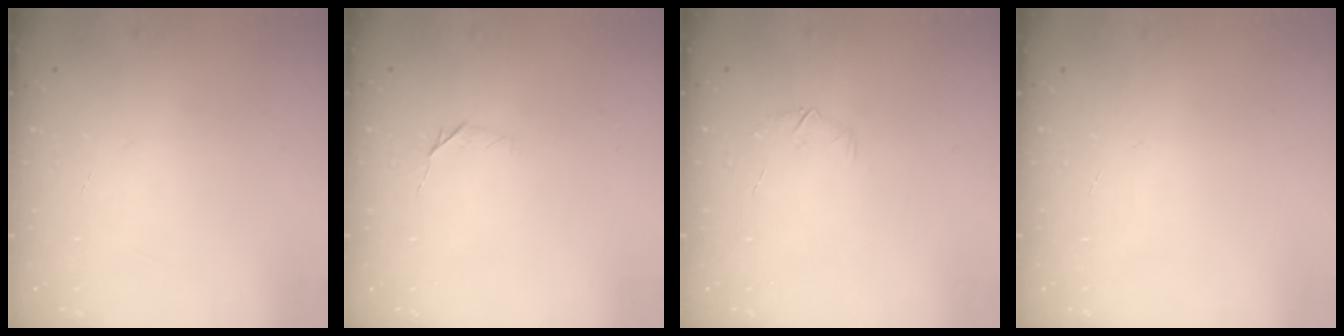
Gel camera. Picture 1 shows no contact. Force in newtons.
{"total": 4.0, "press": 3.9, "slide": 1.0}
{"total": 5.3, "press": 5.1, "slide": 1.6}
{"total": 0.0}